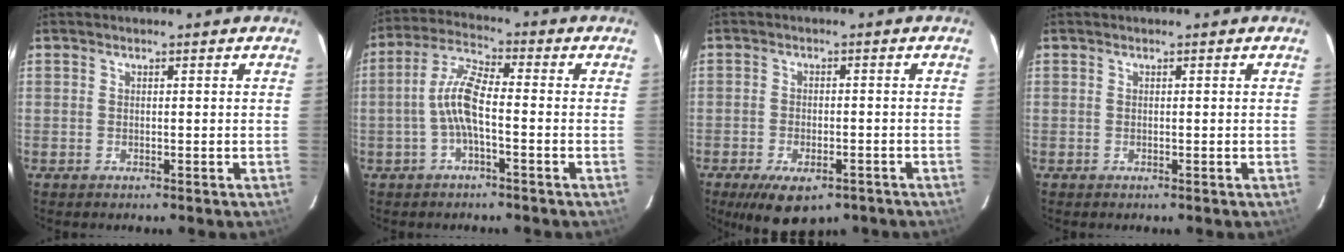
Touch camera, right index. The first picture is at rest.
{"total": 7.3, "force": [-1.8, 1.7, 6.9], "torque": [-0.152, 0.014, -0.036]}
{"total": 10.0, "force": [-6.5, 4.5, 6.1], "torque": [-0.124, -0.022, -0.095]}
{"total": 0.0}